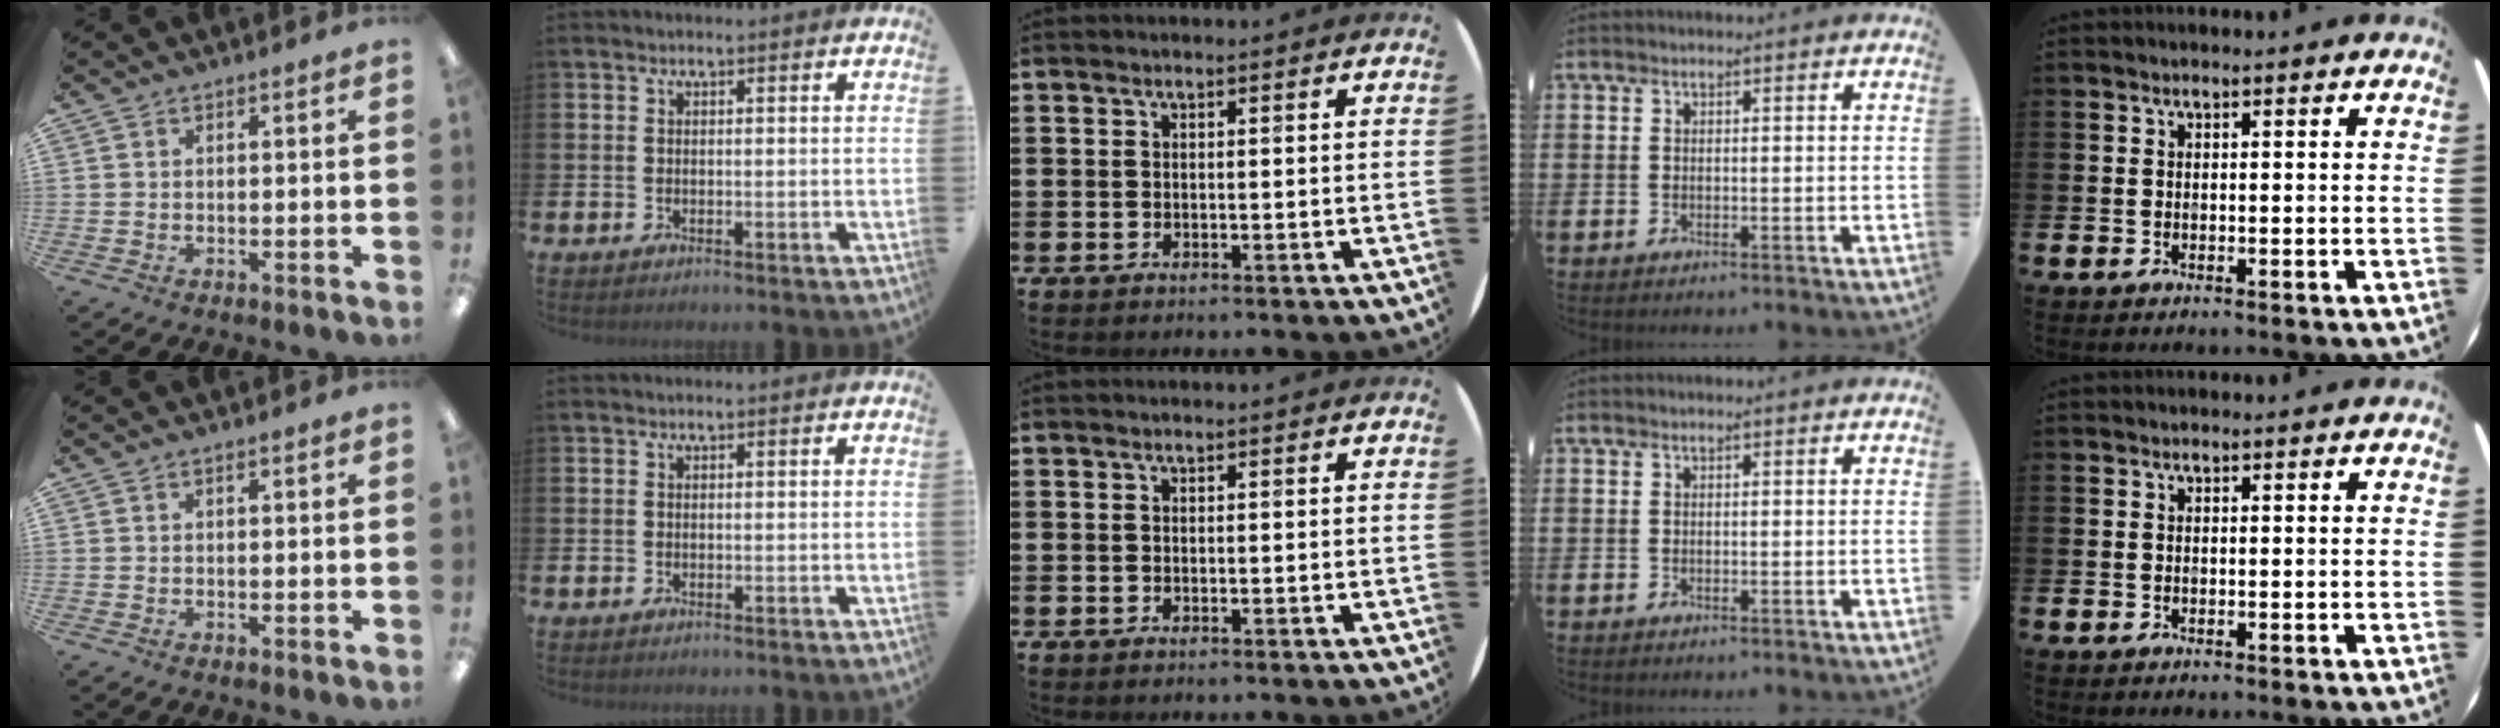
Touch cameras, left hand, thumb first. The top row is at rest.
{}